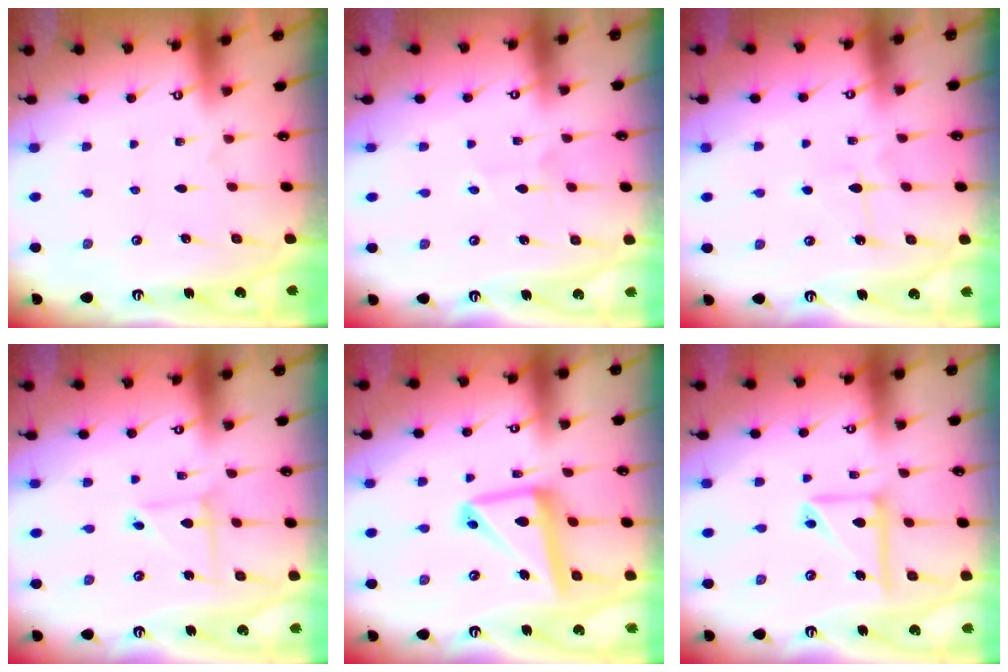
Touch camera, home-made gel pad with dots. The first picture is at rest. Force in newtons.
{"total": 2.8, "press": 2.8, "slide": 0.3}
{"total": 5.6, "press": 5.5, "slide": 0.8}
{"total": 3.7, "press": 3.6, "slide": 0.4}
{"total": 14.9, "press": 14.8, "slide": 1.4}
{"total": 11.9, "press": 11.8, "slide": 1.7}